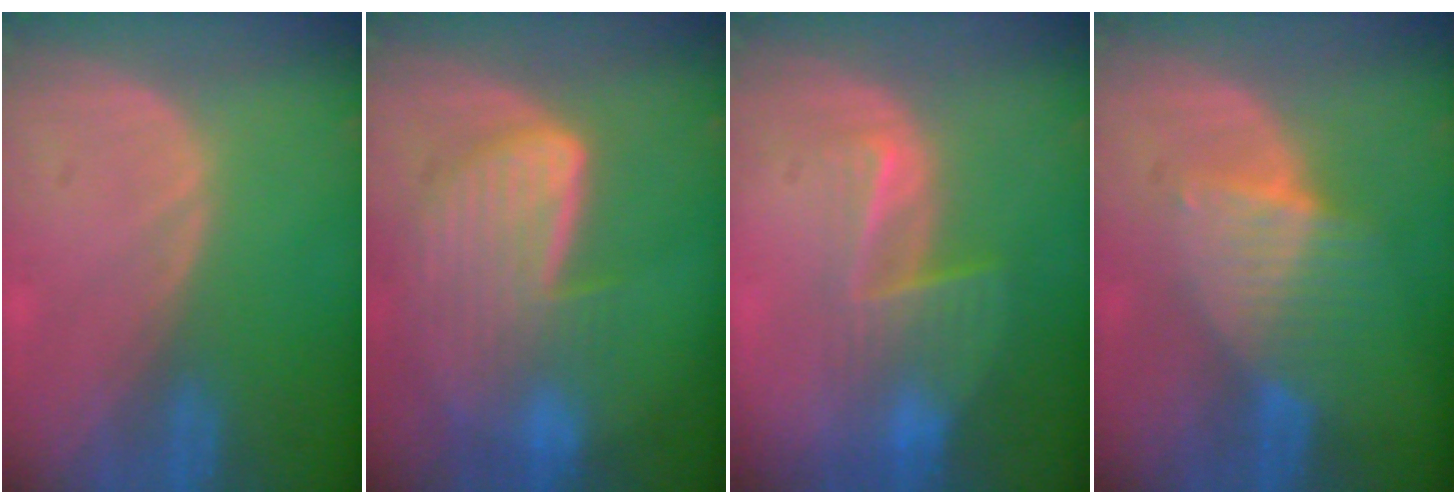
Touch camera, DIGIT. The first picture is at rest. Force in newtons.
{"total": 9.0, "press": 7.9, "slide": 4.2}
{"total": 6.5, "press": 5.6, "slide": 3.2}
{"total": 6.5, "press": 5.9, "slide": 2.8}